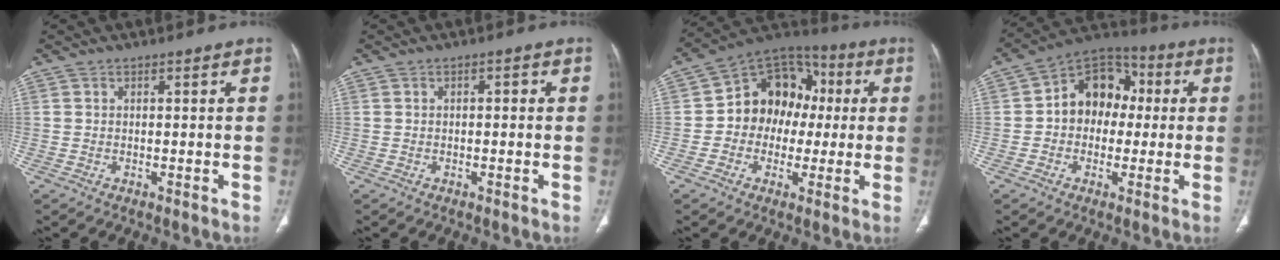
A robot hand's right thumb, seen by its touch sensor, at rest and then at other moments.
{"total": 1.0, "force": [0.1, 0.5, 0.9], "torque": [-0.008, 0.005, -0.002]}
{"total": 14.8, "force": [0.4, 12.1, 8.5], "torque": [-0.080, 0.037, -0.007]}
{"total": 12.7, "force": [0.9, 9.9, 7.9], "torque": [-0.078, 0.034, 0.000]}